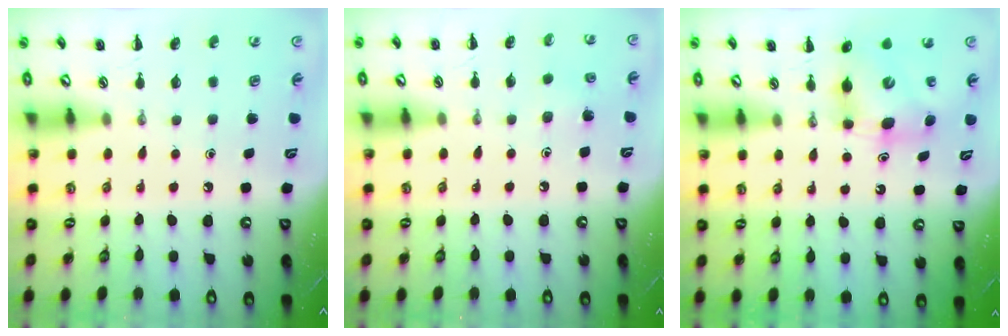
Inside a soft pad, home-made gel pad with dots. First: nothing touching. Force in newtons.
{"total": 2.9, "press": 2.7, "slide": 1.0}
{"total": 6.8, "press": 6.8, "slide": 0.7}